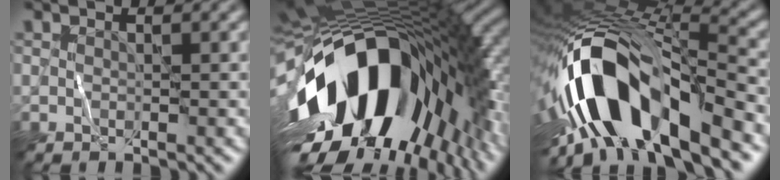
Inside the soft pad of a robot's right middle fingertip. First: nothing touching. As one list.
[{"total": 18.9, "force": [-5.2, 10.2, 15.1], "torque": [-0.265, -0.023, -0.088]}, {"total": 14.6, "force": [-5.5, 5.9, 12.2], "torque": [-0.212, 0.016, -0.096]}]